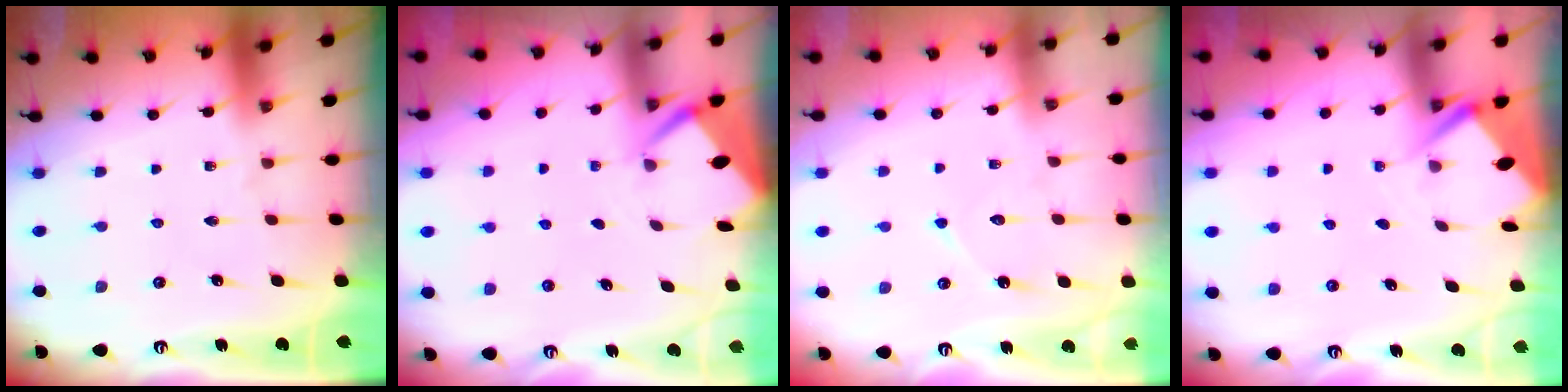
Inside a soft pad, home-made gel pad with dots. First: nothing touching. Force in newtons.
{"total": 2.7, "press": 2.6, "slide": 0.4}
{"total": 6.3, "press": 6.3, "slide": 0.6}
{"total": 2.7, "press": 2.7, "slide": 0.4}